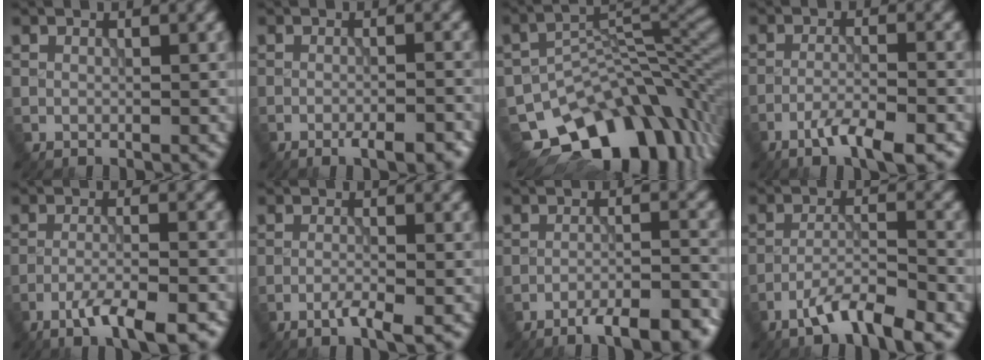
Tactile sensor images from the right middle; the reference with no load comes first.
{"total": 3.3, "force": [-2.2, 0.6, 2.4], "torque": [-0.042, 0.004, -0.033]}
{"total": 13.1, "force": [-7.9, 7.5, 7.3], "torque": [-0.109, -0.018, -0.125]}
{"total": 4.5, "force": [-3.0, 0.6, 3.2], "torque": [-0.058, 0.003, -0.056]}
{"total": 6.1, "force": [-4.1, 1.1, 4.3], "torque": [-0.072, 0.001, -0.067]}
{"total": 2.2, "force": [-1.3, 0.3, 1.8], "torque": [-0.031, 0.002, -0.029]}
{"total": 7.5, "force": [-6.0, 1.6, 4.3], "torque": [-0.065, -0.003, -0.081]}
{"total": 5.5, "force": [-3.9, 0.9, 3.7], "torque": [-0.065, 0.003, -0.075]}